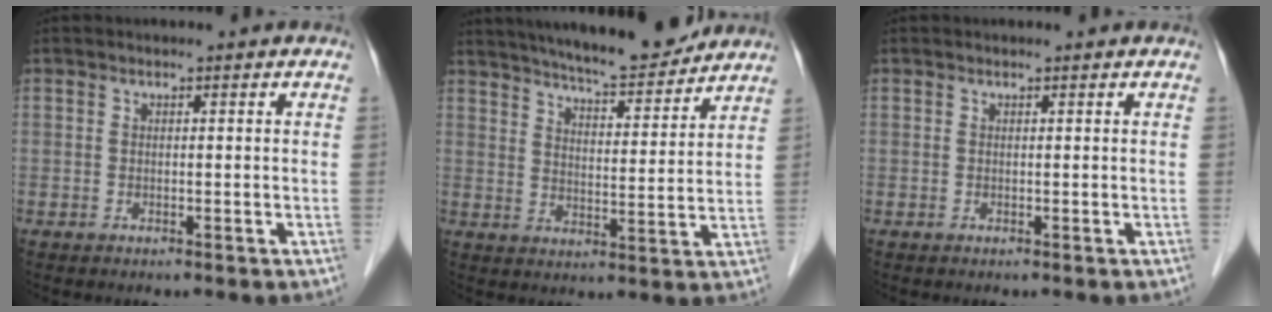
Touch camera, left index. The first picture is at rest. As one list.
[{"total": 14.1, "force": [12.9, 1.6, 5.6], "torque": [-0.087, -0.004, 0.188]}, {"total": 0.7, "force": [0.7, 0.1, 0.1], "torque": [-0.006, 0.008, 0.011]}]